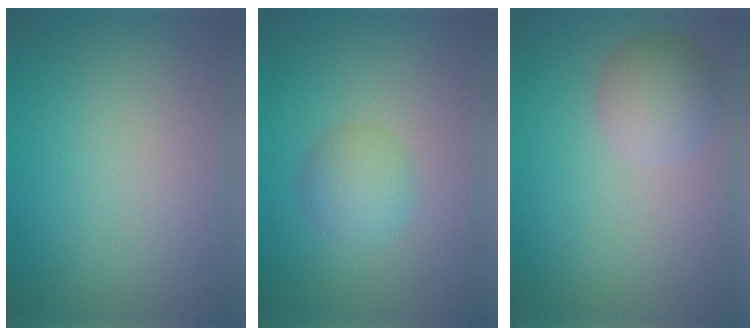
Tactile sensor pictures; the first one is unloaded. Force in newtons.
{"total": 2.5, "press": 2.5, "slide": 0.1}
{"total": 3.4, "press": 3.4, "slide": 0.1}